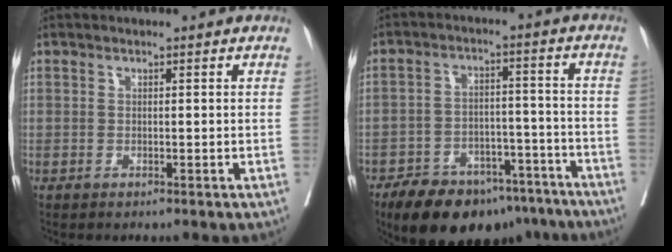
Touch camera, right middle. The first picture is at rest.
{"total": 17.3, "force": [-13.5, 7.5, 7.8], "torque": [-0.114, 0.012, -0.197]}